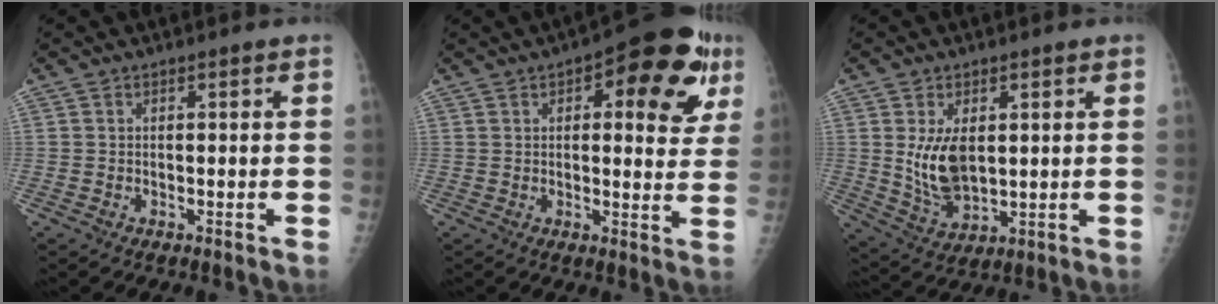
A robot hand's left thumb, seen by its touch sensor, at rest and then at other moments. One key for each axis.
{"total": 16.6, "fx": 6.8, "fy": 6.7, "fz": 13.6, "tx": -0.129, "ty": -0.006, "tz": 0.077}
{"total": 9.3, "fx": 1.5, "fy": 5.4, "fz": 7.3, "tx": -0.121, "ty": -0.021, "tz": 0.044}